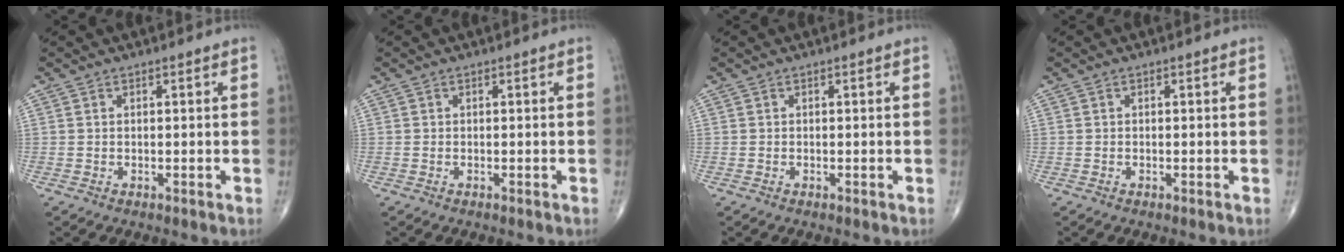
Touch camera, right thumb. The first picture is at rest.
{"total": 0.0}
{"total": 0.0}
{"total": 0.0}